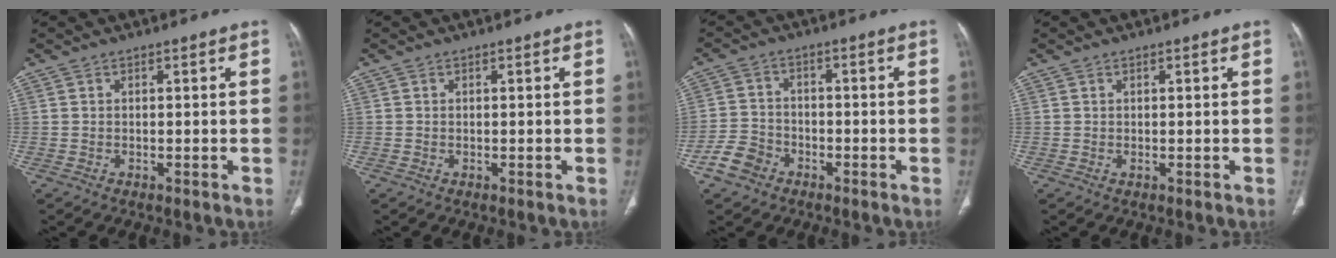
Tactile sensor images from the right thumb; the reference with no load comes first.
{"total": 0.0}
{"total": 5.7, "force": [-3.3, 4.2, 1.9], "torque": [-0.028, 0.023, -0.063]}
{"total": 0.5, "force": [0.2, 0.2, 0.4], "torque": [-0.008, 0.000, 0.005]}